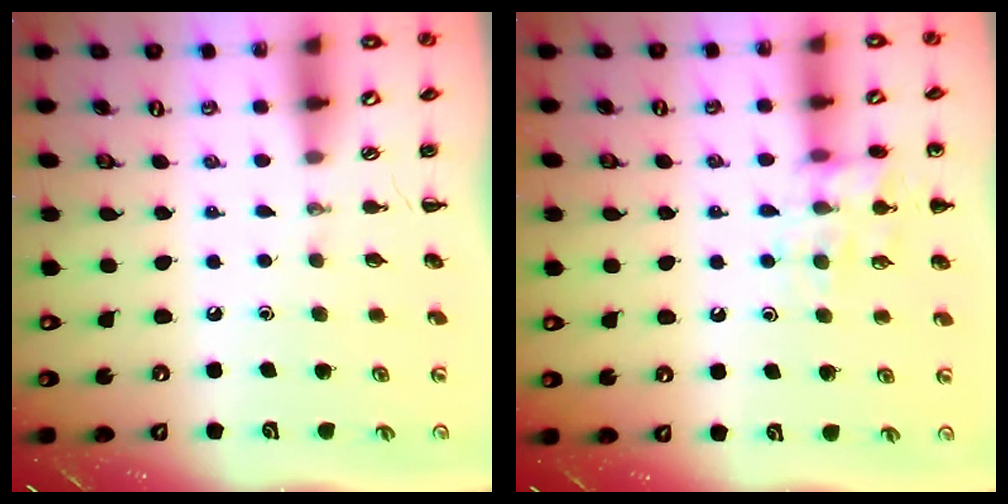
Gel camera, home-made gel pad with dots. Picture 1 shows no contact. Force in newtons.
{"total": 13.3, "press": 13.2, "slide": 1.7}